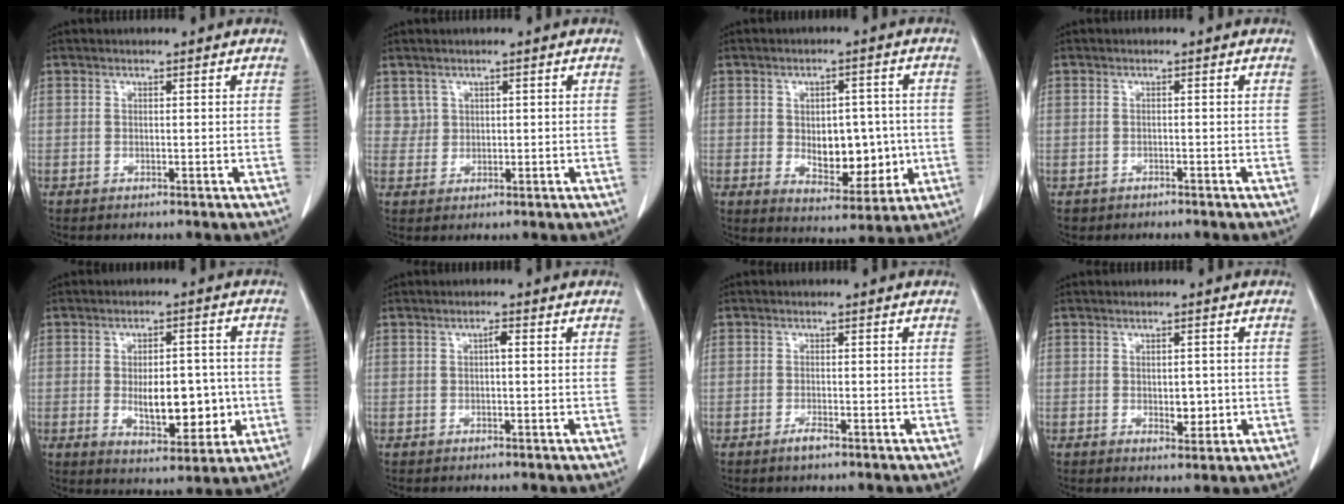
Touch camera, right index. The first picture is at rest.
{"total": 2.0, "force": [1.1, 1.7, -0.1], "torque": [0.017, 0.003, 0.013]}
{"total": 9.3, "force": [-0.6, 5.3, 7.7], "torque": [-0.103, 0.002, 0.004]}
{"total": 1.6, "force": [-1.1, 1.1, 0.0], "torque": [-0.012, 0.003, -0.017]}
{"total": 9.7, "force": [-1.1, 4.4, 8.6], "torque": [-0.127, 0.000, -0.007]}
{"total": 1.1, "force": [0.1, 0.2, 1.1], "torque": [-0.018, 0.004, 0.001]}
{"total": 1.6, "force": [-1.1, 0.5, 1.0], "torque": [-0.018, 0.000, -0.018]}
{"total": 3.1, "force": [-0.4, 1.7, 2.5], "torque": [-0.034, -0.002, 0.002]}